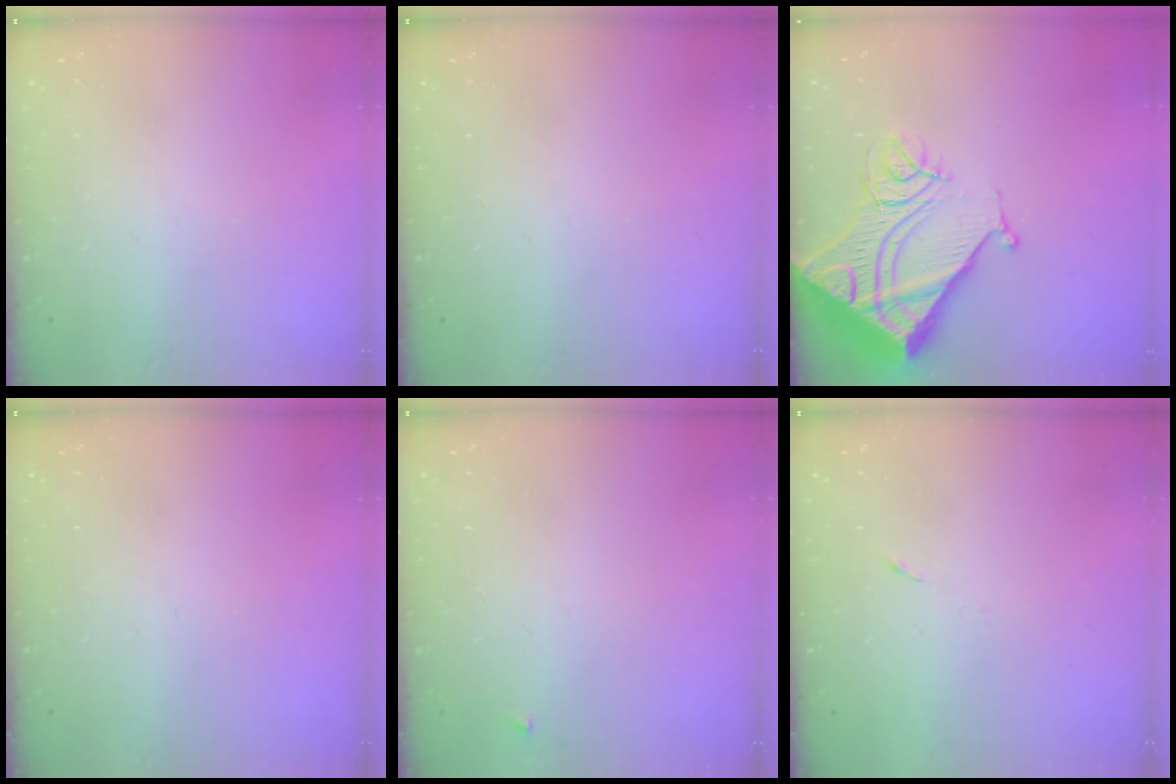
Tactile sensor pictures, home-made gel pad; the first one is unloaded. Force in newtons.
{"total": 0.0}
{"total": 23.6, "press": 23.4, "slide": 3.0}
{"total": 0.0}
{"total": 2.3, "press": 2.3, "slide": 0.3}
{"total": 4.0, "press": 3.6, "slide": 1.7}